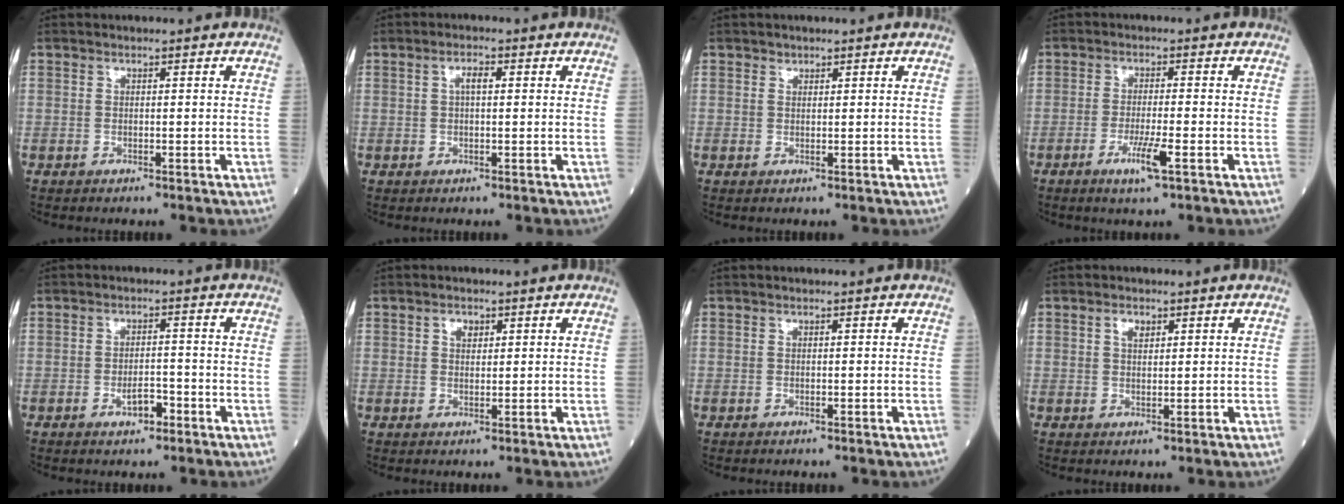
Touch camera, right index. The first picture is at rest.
{"total": 2.1, "force": [0.5, 0.7, 1.9], "torque": [-0.038, 0.006, 0.008]}
{"total": 0.5, "force": [0.5, -0.1, 0.0], "torque": [0.004, -0.003, 0.004]}
{"total": 4.5, "force": [-2.1, -0.1, 3.9], "torque": [-0.076, -0.010, -0.040]}
{"total": 3.1, "force": [-1.6, 1.3, 2.3], "torque": [-0.036, 0.004, -0.027]}
{"total": 1.9, "force": [0.9, 1.2, 1.2], "torque": [-0.019, 0.002, 0.014]}
{"total": 0.0}
{"total": 2.0, "force": [1.0, 1.0, 1.4], "torque": [-0.025, 0.002, 0.019]}